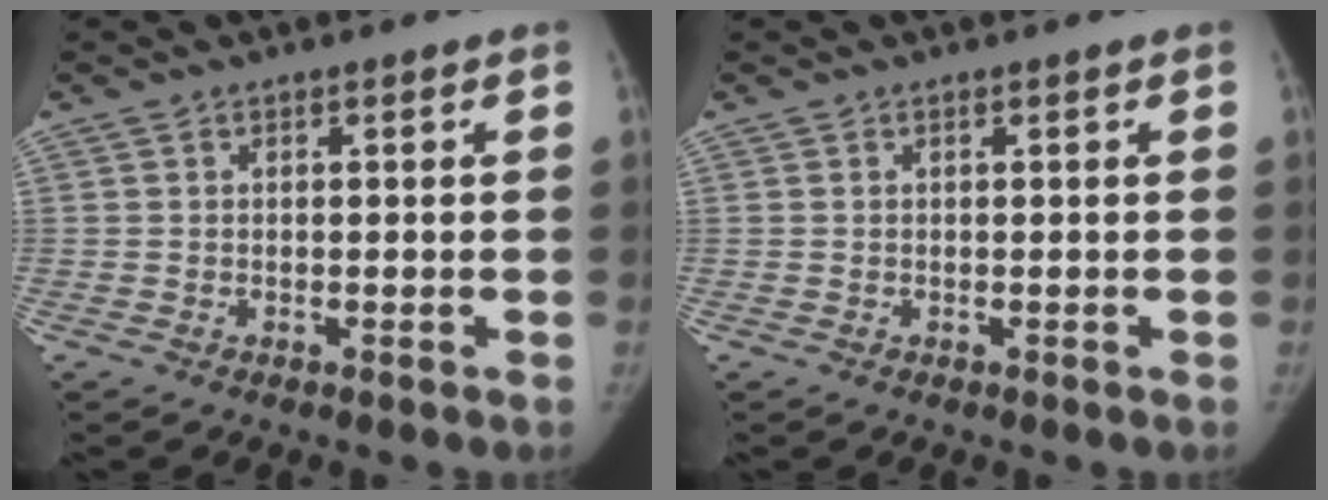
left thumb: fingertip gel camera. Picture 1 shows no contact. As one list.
[{"total": 0.0}]